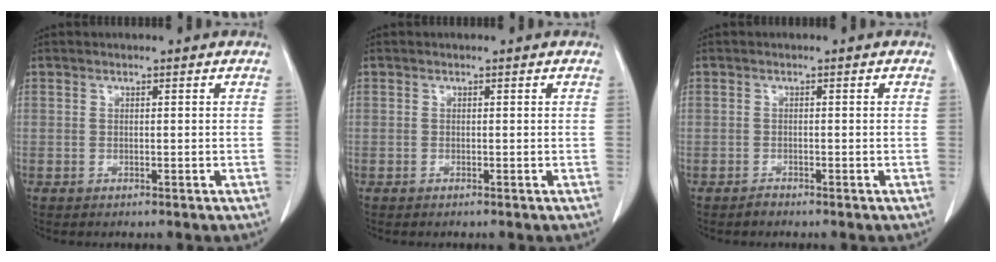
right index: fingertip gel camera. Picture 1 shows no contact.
{"total": 0.0}
{"total": 0.8, "force": [-0.7, 0.3, 0.0], "torque": [0.003, -0.001, -0.016]}